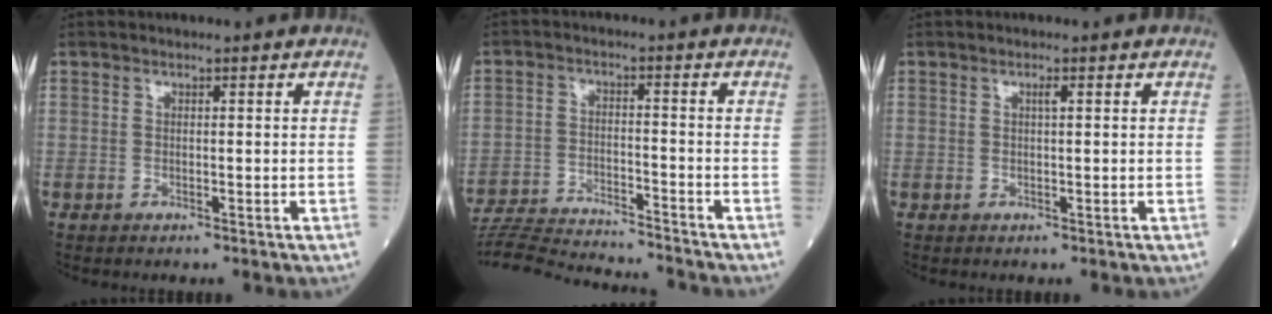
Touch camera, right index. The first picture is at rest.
{"total": 16.9, "force": [-16.2, 0.1, 4.9], "torque": [-0.091, -0.018, -0.250]}
{"total": 0.7, "force": [0.3, 0.0, 0.7], "torque": [-0.014, 0.002, 0.004]}